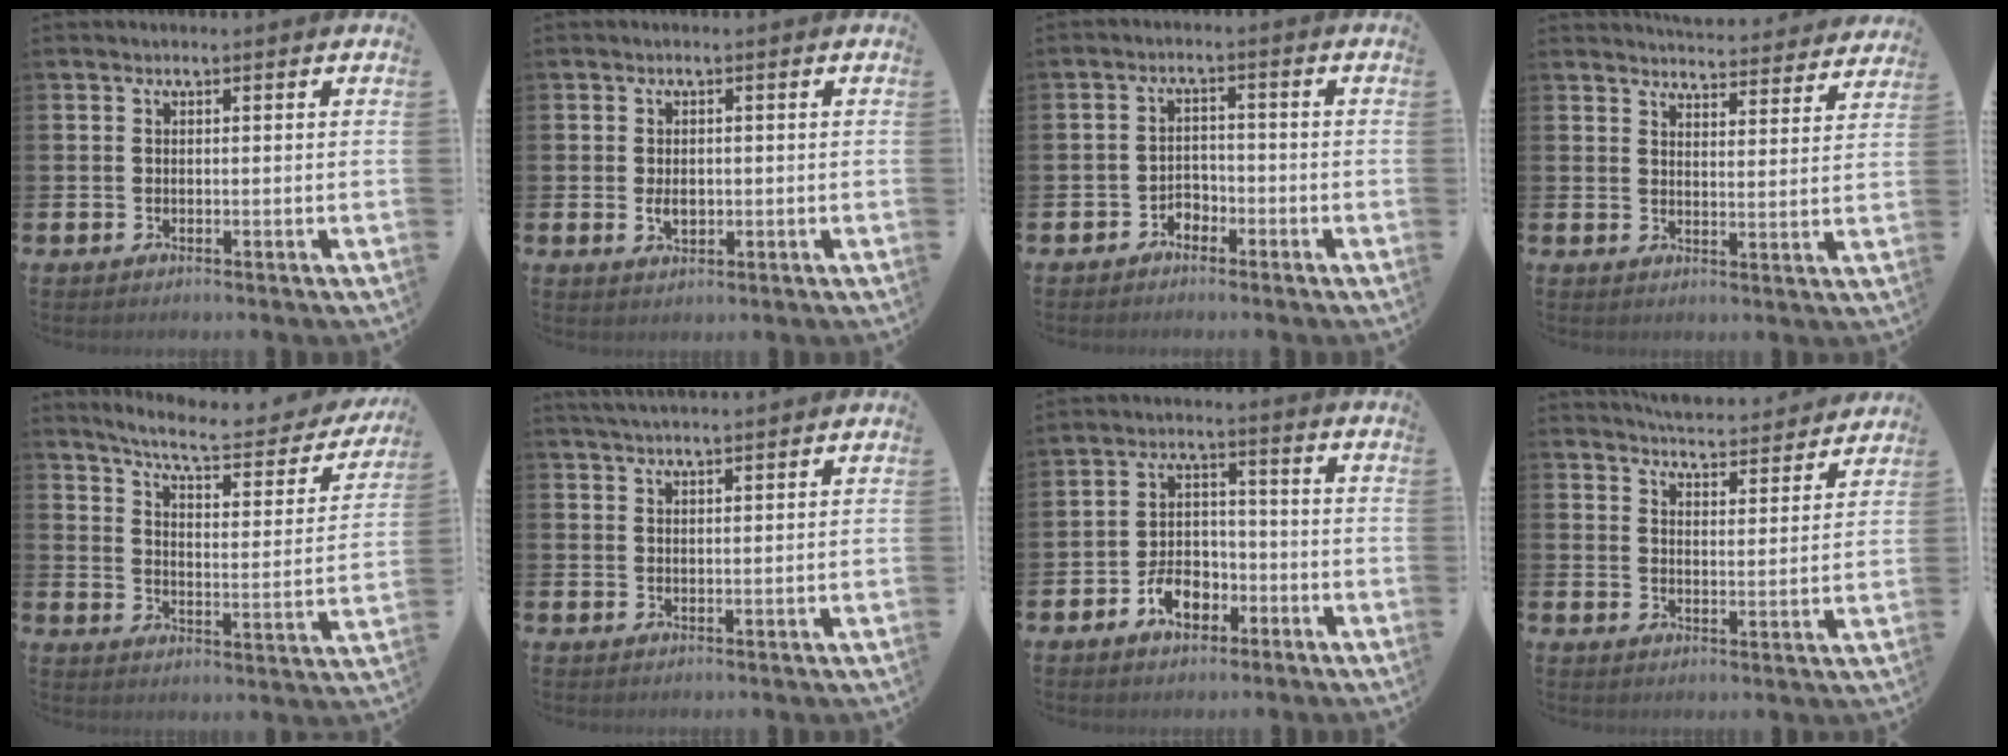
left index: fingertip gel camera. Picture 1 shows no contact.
{"total": 2.2, "force": [0.0, 1.4, 1.6], "torque": [-0.024, 0.002, -0.003]}
{"total": 2.2, "force": [-1.9, 1.2, 0.2], "torque": [-0.018, 0.007, -0.041]}
{"total": 5.1, "force": [5.1, 0.5, 0.4], "torque": [-0.012, -0.040, 0.088]}
{"total": 7.7, "force": [6.8, 1.4, 3.2], "torque": [-0.089, -0.046, 0.113]}
{"total": 2.9, "force": [2.9, -0.1, 0.5], "torque": [-0.014, -0.008, 0.052]}
{"total": 5.5, "force": [-2.9, 3.7, 2.9], "torque": [-0.048, 0.013, -0.056]}
{"total": 5.3, "force": [5.3, 0.3, 0.4], "torque": [-0.022, -0.040, 0.093]}